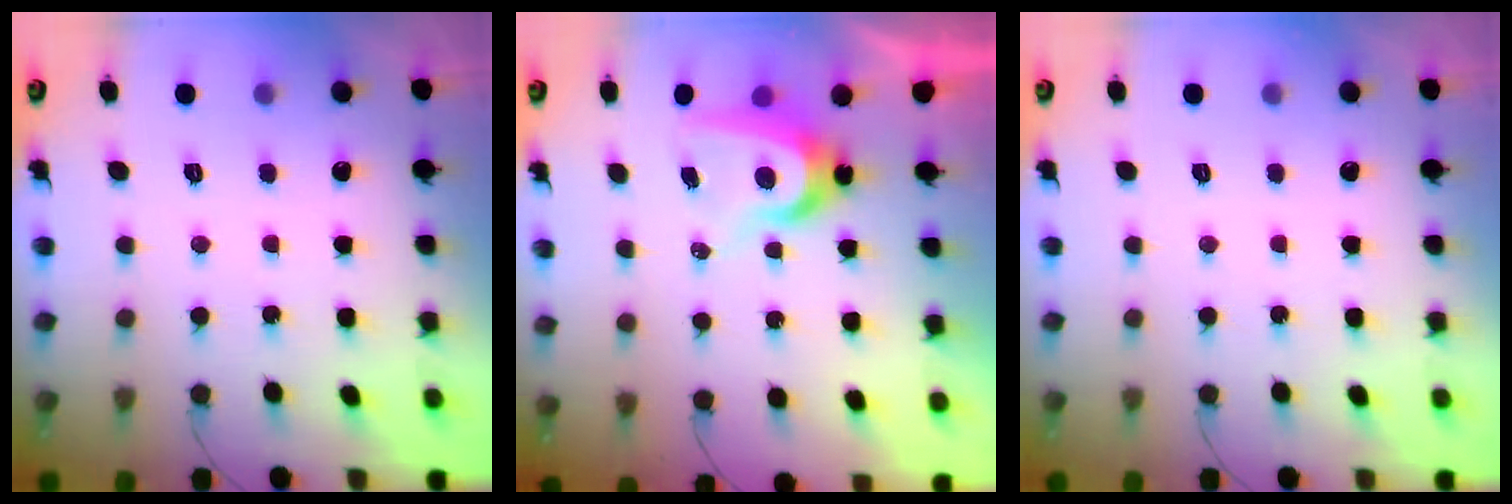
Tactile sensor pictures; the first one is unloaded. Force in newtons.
{"total": 8.5, "press": 8.4, "slide": 0.6}
{"total": 0.0}